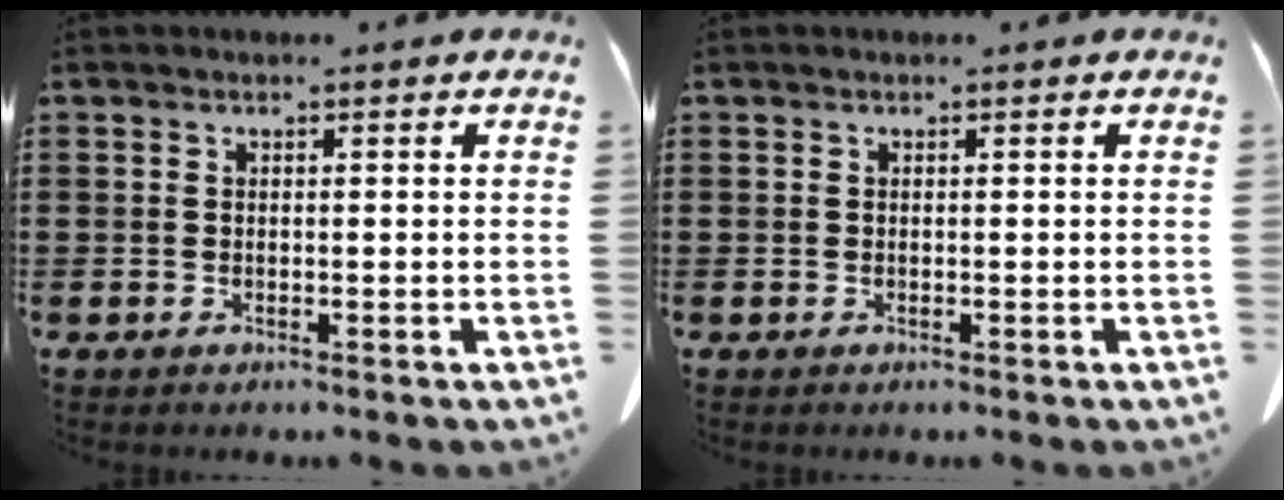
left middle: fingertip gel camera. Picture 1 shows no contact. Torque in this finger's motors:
{"motor_torque": [-0.07, 0.06, 0.00, 0.00]}